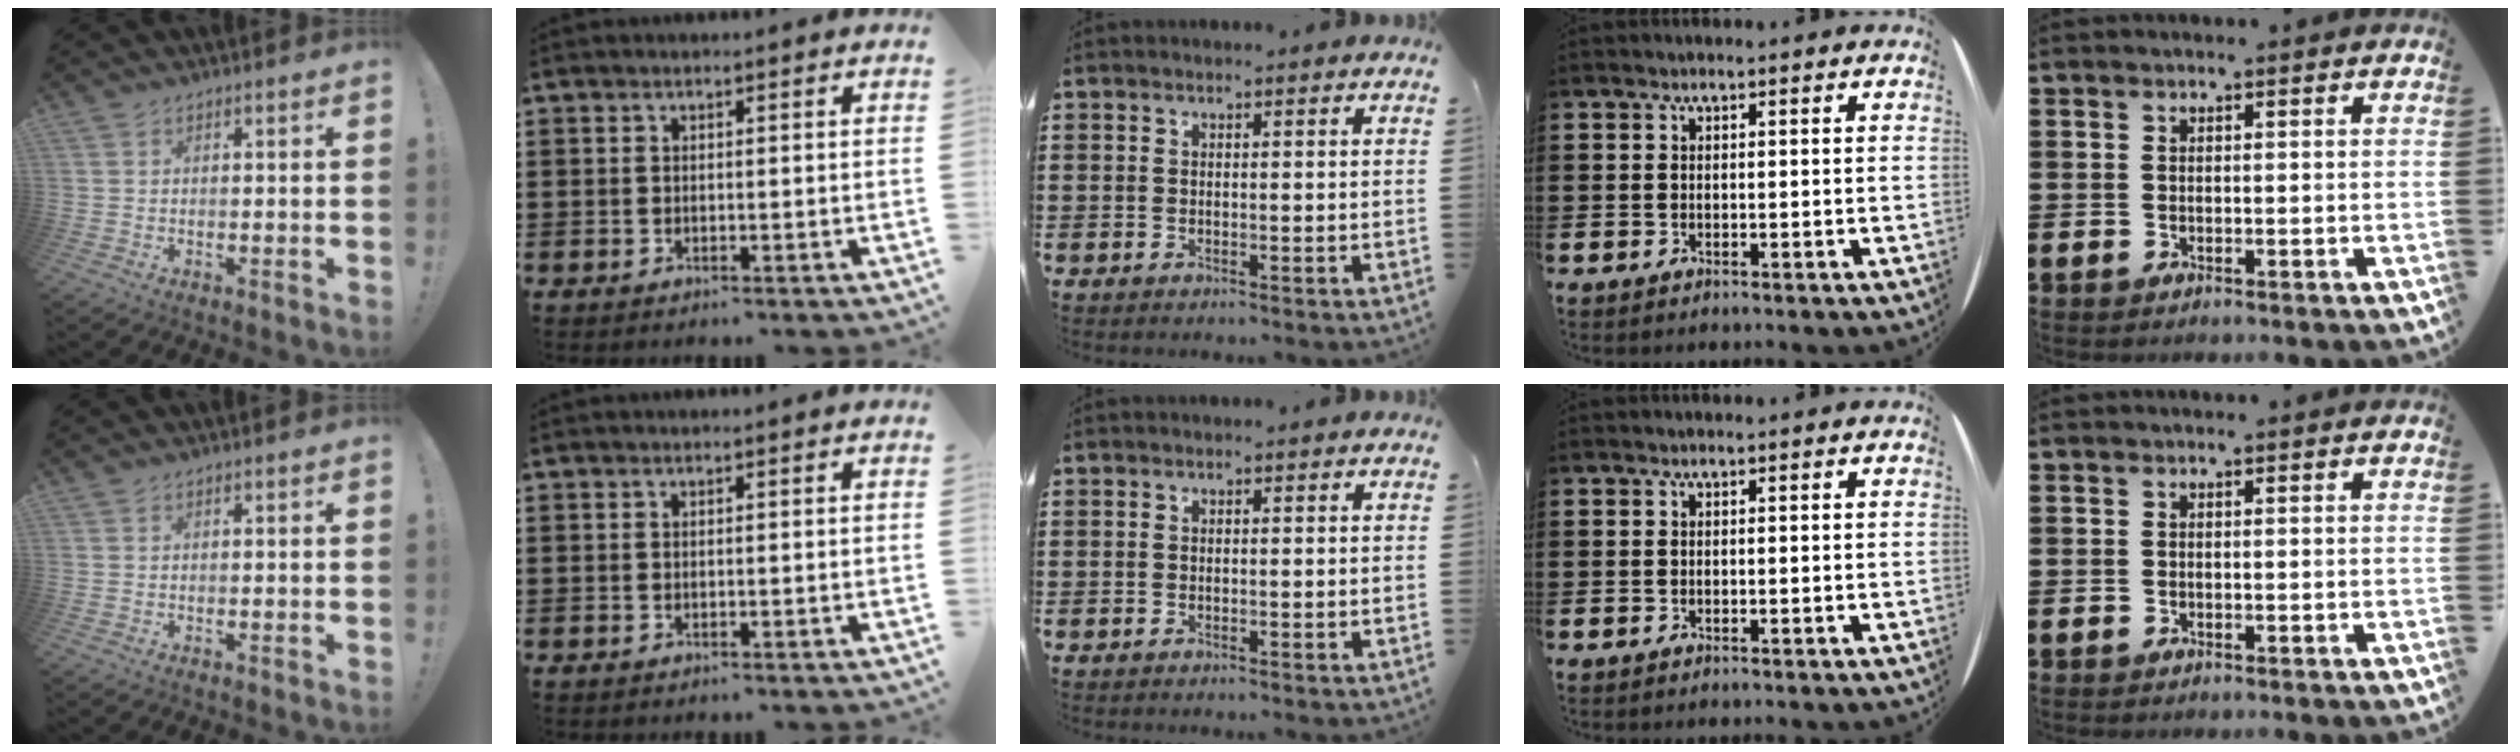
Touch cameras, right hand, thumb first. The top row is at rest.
{}